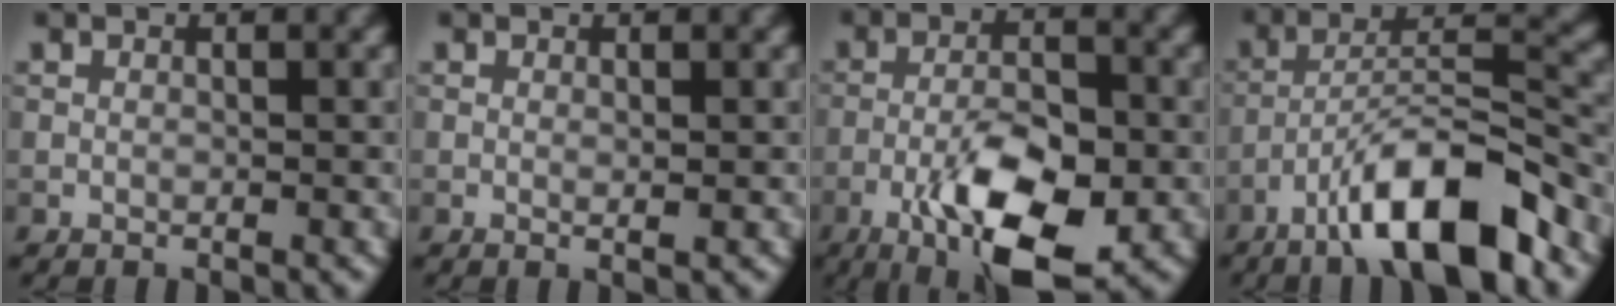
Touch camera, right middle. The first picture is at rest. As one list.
[{"total": 0.6, "force": [0.1, 0.0, 0.6], "torque": [-0.007, -0.002, 0.001]}, {"total": 9.3, "force": [-4.2, 3.3, 7.6], "torque": [-0.135, -0.001, -0.075]}, {"total": 9.6, "force": [-6.1, 2.2, 7.1], "torque": [-0.117, 0.018, -0.106]}]